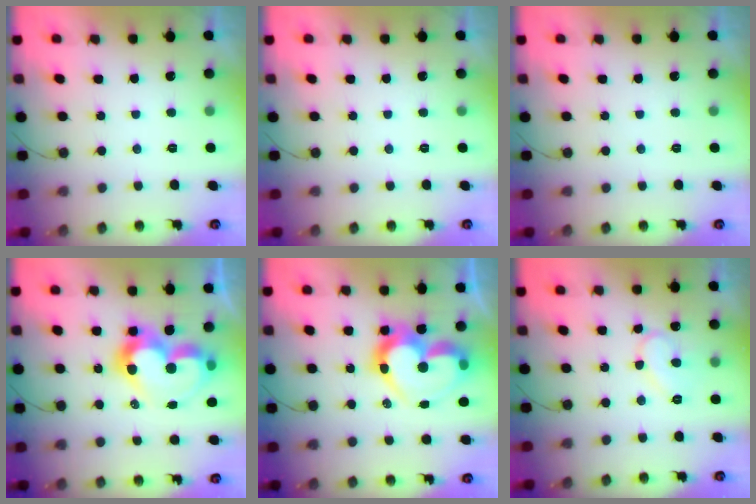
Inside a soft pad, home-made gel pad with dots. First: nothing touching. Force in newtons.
{"total": 0.0}
{"total": 0.0}
{"total": 15.2, "press": 15.1, "slide": 2.0}
{"total": 17.7, "press": 17.6, "slide": 1.9}
{"total": 9.1, "press": 9.1, "slide": 0.8}